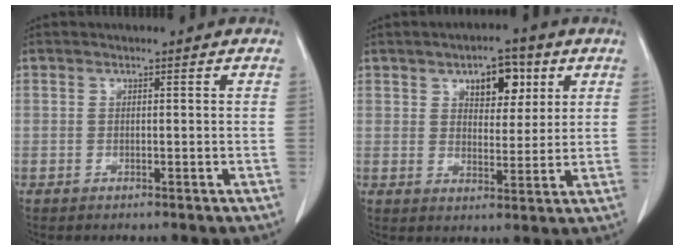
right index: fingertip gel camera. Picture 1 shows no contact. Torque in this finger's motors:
{"motor_torque": [0.36, 0.35, 0.10, 0.04]}